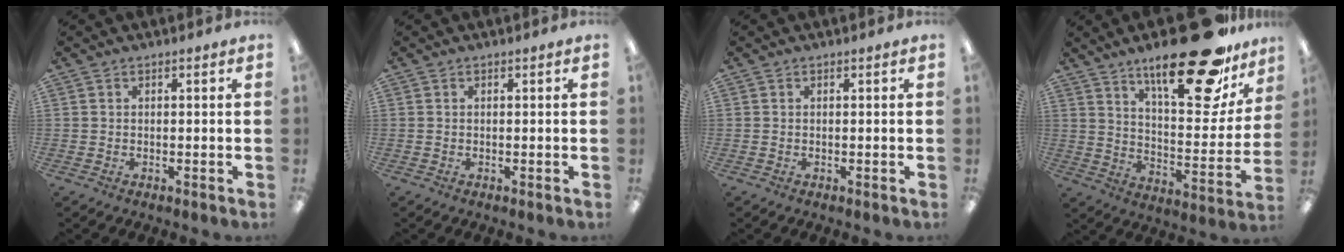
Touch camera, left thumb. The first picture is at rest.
{"total": 0.0}
{"total": 0.0}
{"total": 26.7, "force": [18.8, 8.6, 16.9], "torque": [-0.239, -0.119, 0.302]}